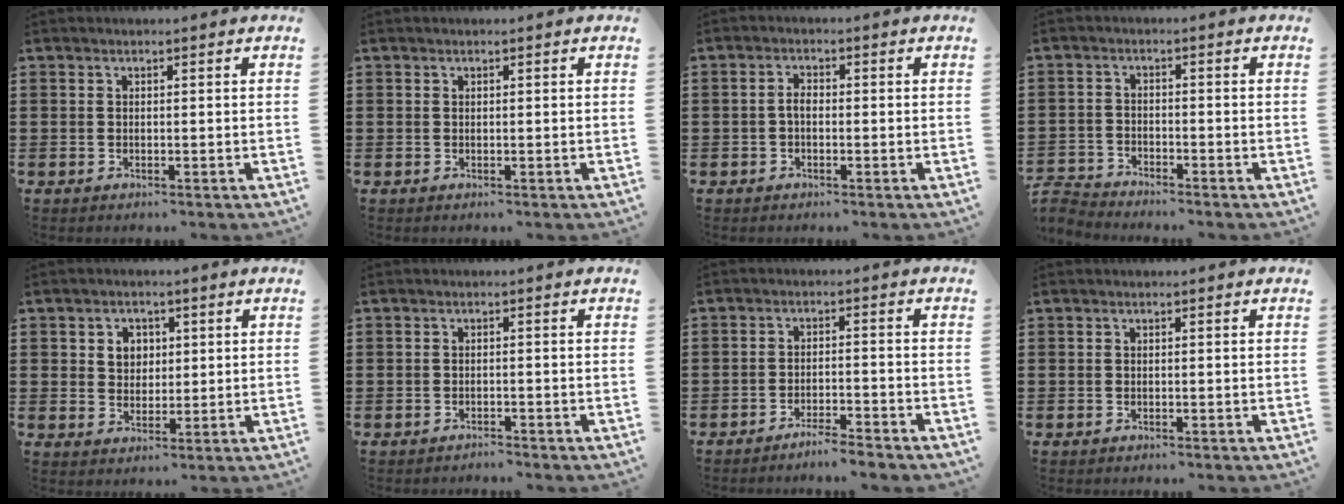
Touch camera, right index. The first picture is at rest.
{"total": 0.0}
{"total": 1.9, "force": [-0.5, 0.9, 1.6], "torque": [-0.038, -0.001, -0.012]}
{"total": 2.8, "force": [-2.8, 0.2, -0.1], "torque": [-0.013, -0.005, -0.063]}
{"total": 3.4, "force": [1.1, 3.0, 1.2], "torque": [-0.036, 0.012, 0.017]}
{"total": 1.1, "force": [-1.1, 0.0, -0.2], "torque": [0.000, 0.002, -0.025]}
{"total": 3.1, "force": [-3.0, -0.4, 0.7], "torque": [-0.014, 0.000, -0.060]}
{"total": 0.0}